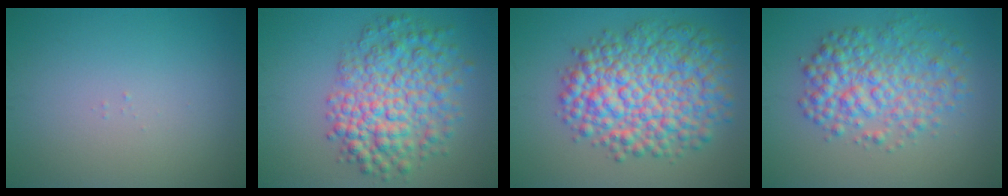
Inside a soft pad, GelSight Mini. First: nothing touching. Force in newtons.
{"total": 7.5, "press": 7.5, "slide": 0.2}
{"total": 10.3, "press": 10.2, "slide": 0.2}
{"total": 5.8, "press": 5.8, "slide": 0.1}